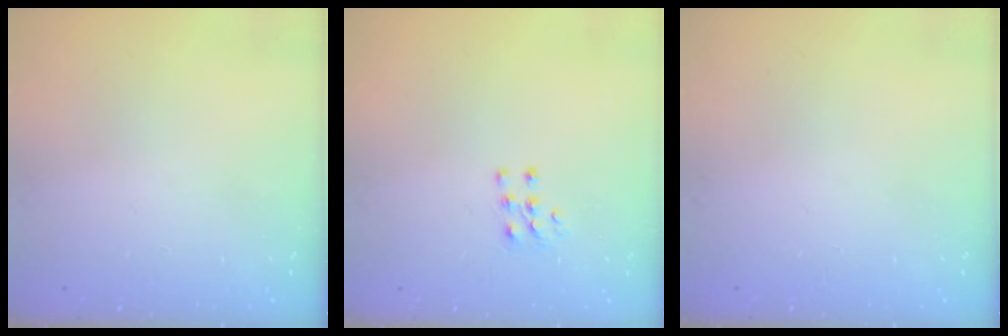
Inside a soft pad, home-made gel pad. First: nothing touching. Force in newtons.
{"total": 5.5, "press": 5.4, "slide": 1.1}
{"total": 0.0}